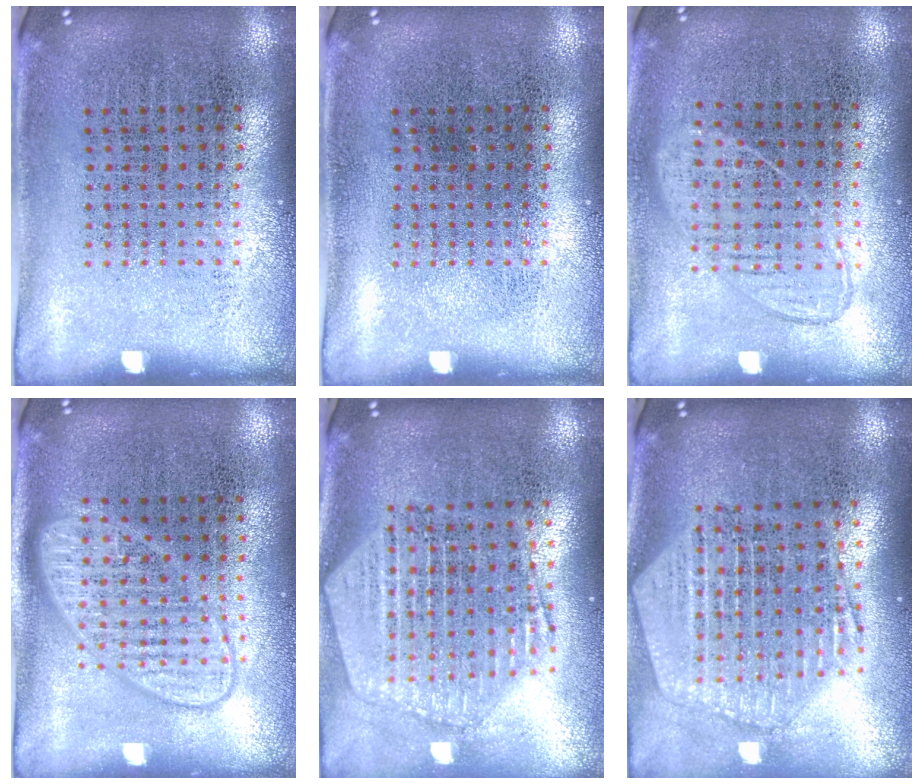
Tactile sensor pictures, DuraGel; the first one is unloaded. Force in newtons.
{"total": 0.0}
{"total": 0.9, "press": 0.8, "slide": 0.4}
{"total": 2.1, "press": 2.1, "slide": 0.3}
{"total": 2.6, "press": 2.2, "slide": 1.3}
{"total": 2.6, "press": 2.1, "slide": 1.4}